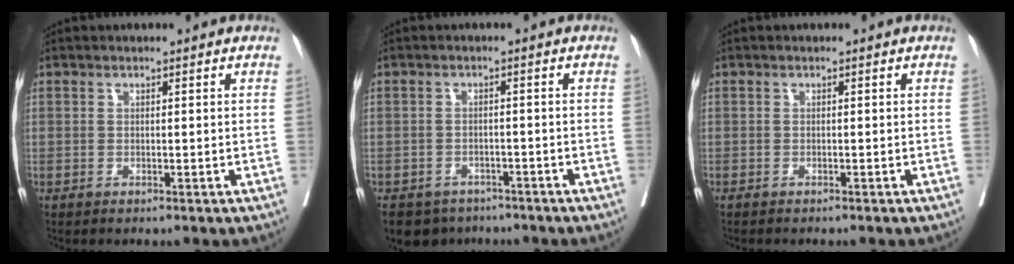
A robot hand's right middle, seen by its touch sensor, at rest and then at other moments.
{"total": 5.8, "force": [-4.1, 4.0, 1.0], "torque": [-0.013, 0.002, -0.057]}
{"total": 0.8, "force": [-0.7, 0.1, 0.3], "torque": [-0.003, -0.001, -0.013]}